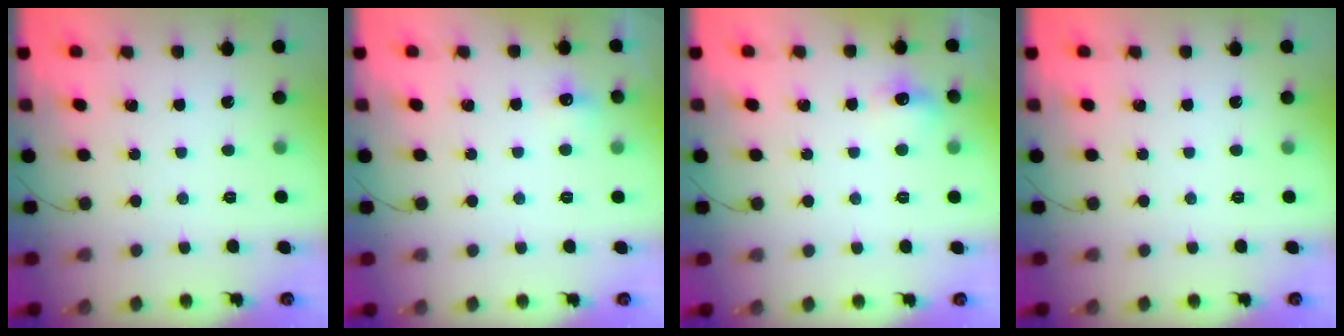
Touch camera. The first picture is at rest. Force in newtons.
{"total": 4.6, "press": 4.5, "slide": 1.2}
{"total": 6.8, "press": 6.6, "slide": 1.3}
{"total": 0.0}